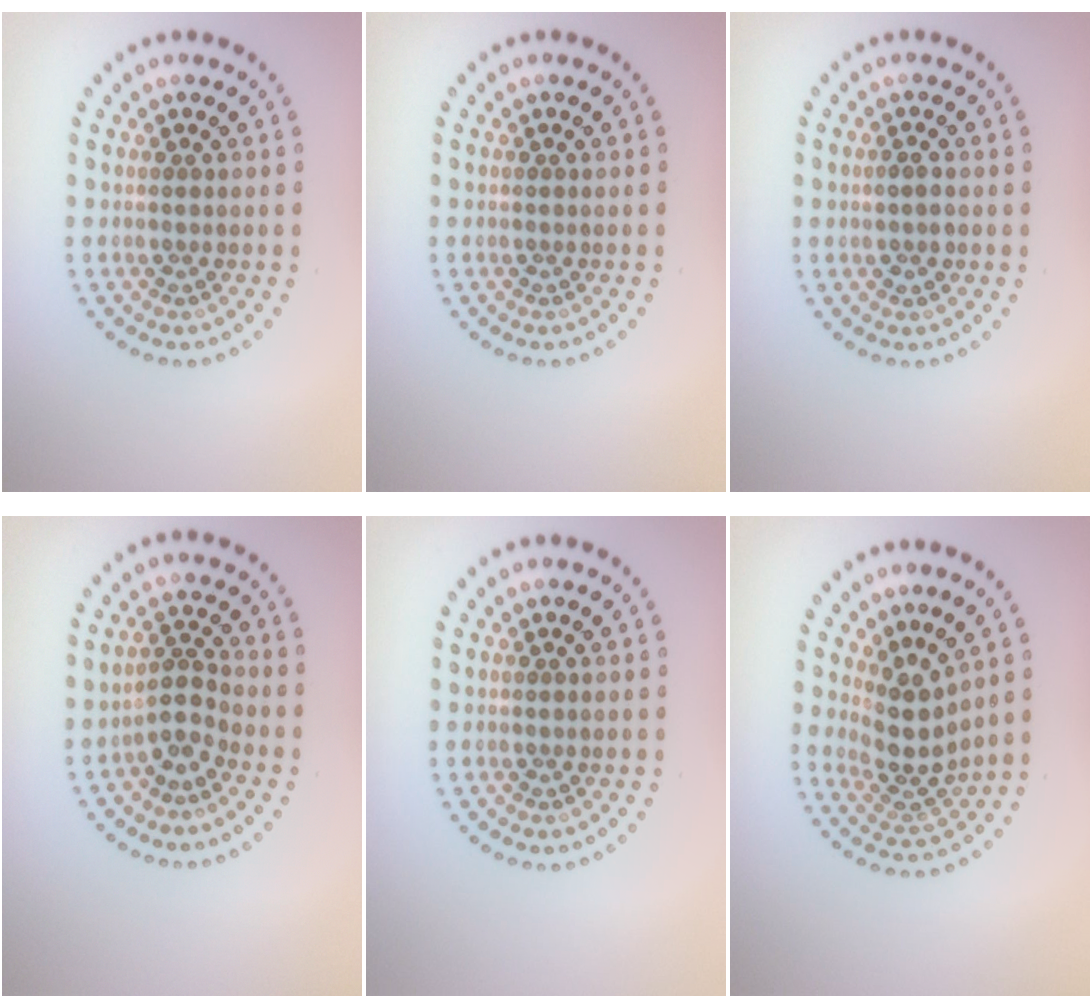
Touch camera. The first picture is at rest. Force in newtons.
{"total": 0.0}
{"total": 1.5, "press": 1.5, "slide": 0.1}
{"total": 2.3, "press": 1.8, "slide": 1.5}
{"total": 0.0}
{"total": 3.7, "press": 2.7, "slide": 2.5}